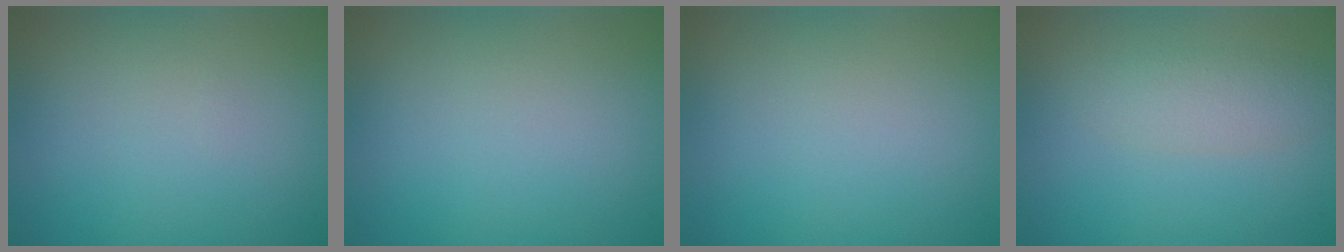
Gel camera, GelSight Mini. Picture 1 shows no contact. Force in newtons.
{"total": 0.0}
{"total": 0.0}
{"total": 2.3, "press": 2.3, "slide": 0.1}